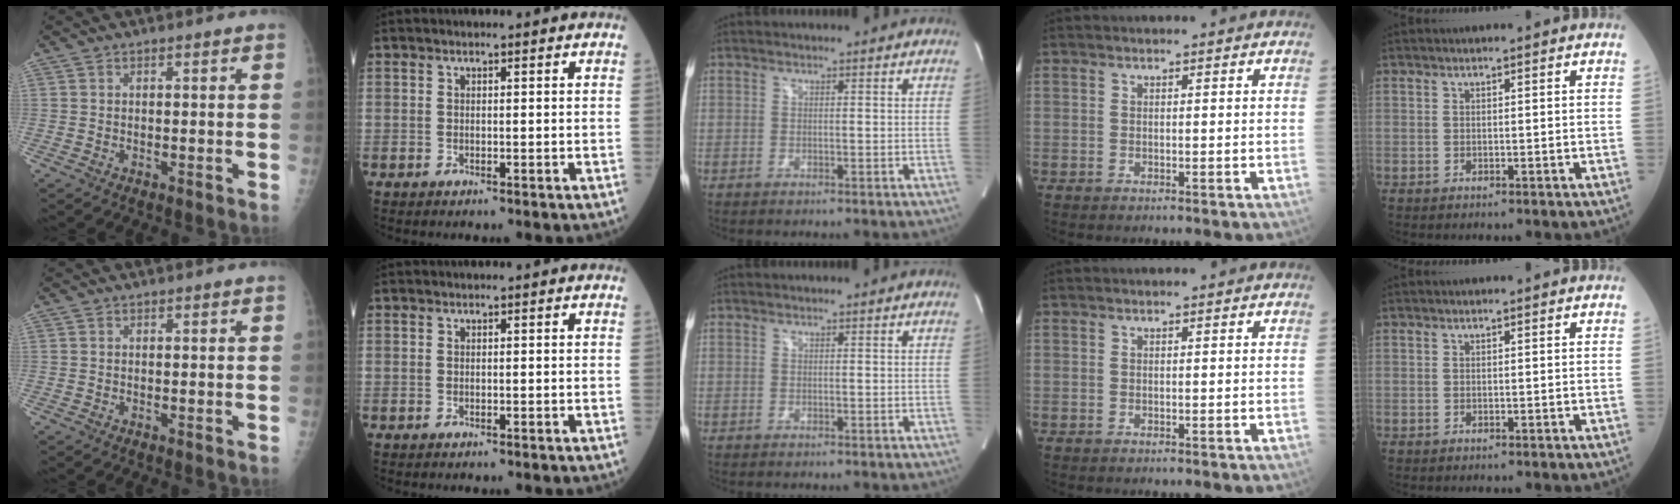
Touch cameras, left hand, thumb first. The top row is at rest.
{}